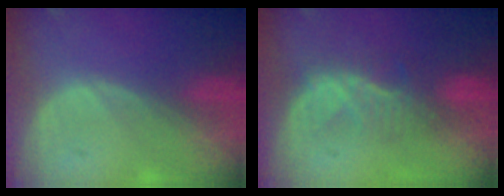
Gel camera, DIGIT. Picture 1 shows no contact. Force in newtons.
{"total": 5.2, "press": 5.0, "slide": 1.3}